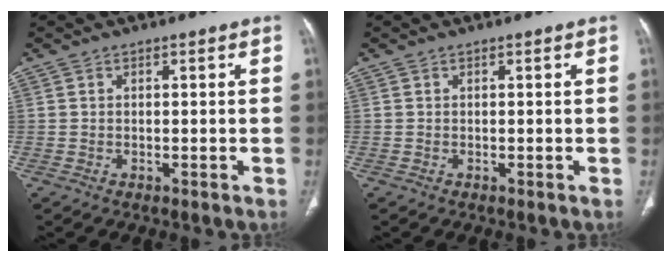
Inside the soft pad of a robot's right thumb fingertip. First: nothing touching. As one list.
[{"total": 0.0}]